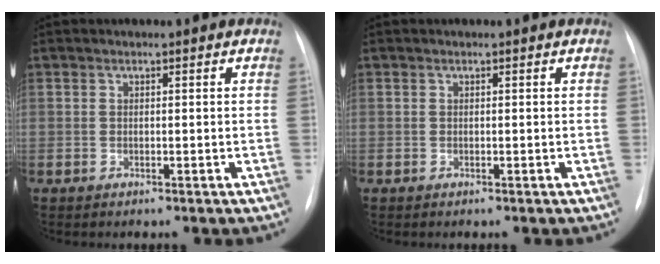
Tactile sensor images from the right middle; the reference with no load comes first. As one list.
[{"total": 0.0}]